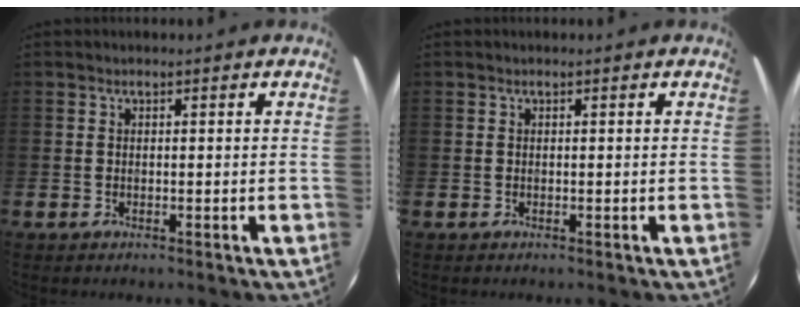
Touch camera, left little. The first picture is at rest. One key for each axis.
{"total": 0.0}